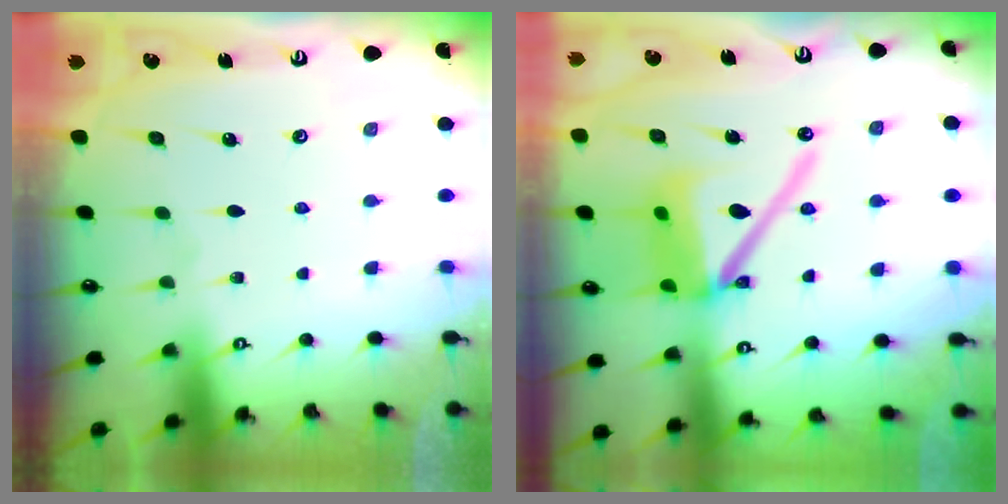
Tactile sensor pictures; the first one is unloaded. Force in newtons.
{"total": 14.9, "press": 14.7, "slide": 2.4}